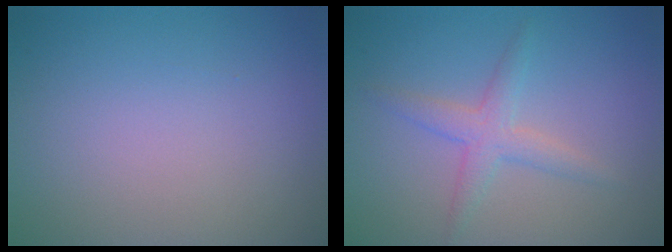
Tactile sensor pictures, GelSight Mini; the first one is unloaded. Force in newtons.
{"total": 2.4, "press": 2.4, "slide": 0.1}